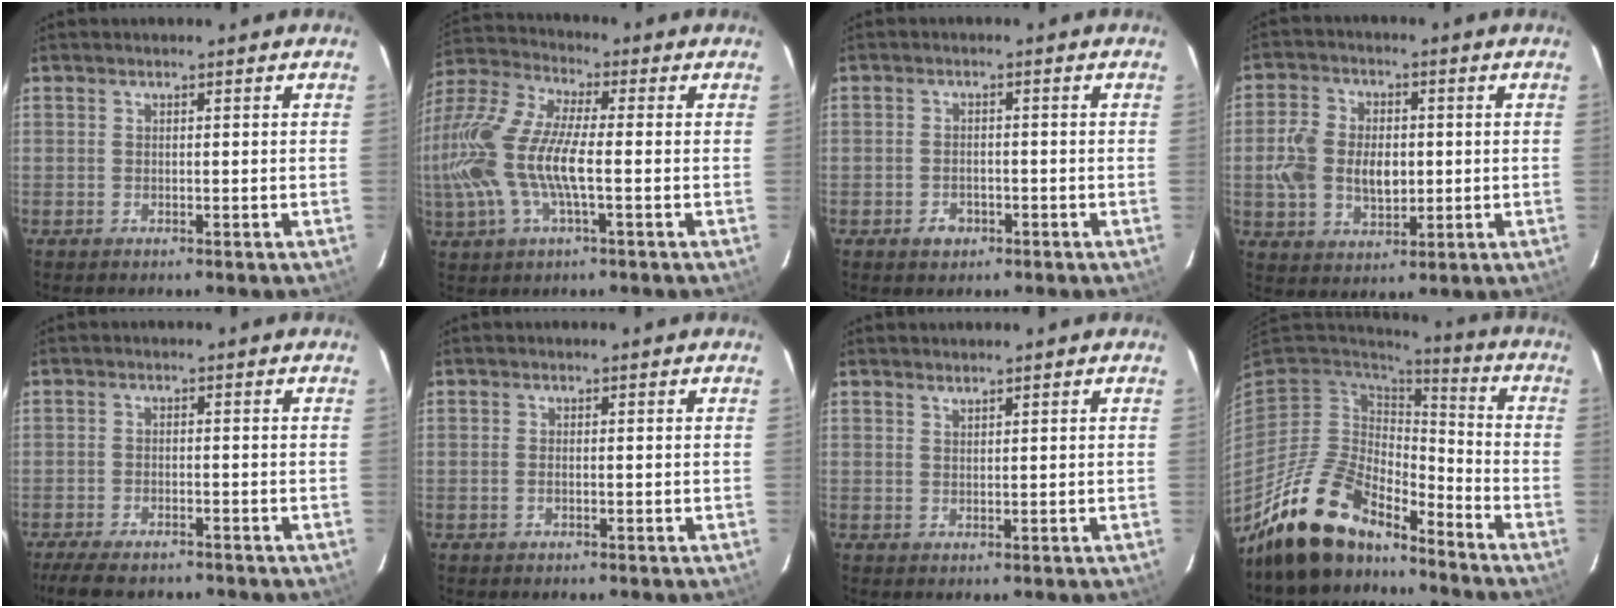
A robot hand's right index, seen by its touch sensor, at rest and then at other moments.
{"total": 18.6, "force": [-2.1, 5.9, 17.5], "torque": [-0.358, -0.003, -0.049]}
{"total": 2.8, "force": [-1.5, 2.1, 1.1], "torque": [-0.021, 0.005, -0.020]}
{"total": 10.0, "force": [-0.2, 7.0, 7.1], "torque": [-0.150, 0.013, -0.001]}
{"total": 8.4, "force": [-6.9, 2.6, 4.0], "torque": [-0.100, -0.023, -0.117]}
{"total": 0.7, "force": [-0.2, 0.3, 0.5], "torque": [-0.011, 0.002, -0.004]}
{"total": 1.0, "force": [0.9, 0.2, 0.2], "torque": [-0.004, 0.000, 0.018]}
{"total": 16.9, "force": [-13.8, 6.5, 7.4], "torque": [-0.160, -0.009, -0.243]}